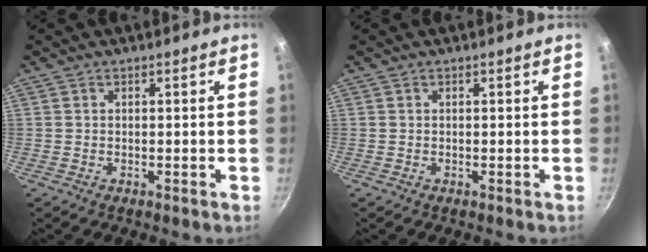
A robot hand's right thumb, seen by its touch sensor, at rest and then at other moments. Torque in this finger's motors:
{"motor_torque": [-0.01, 0.01, -0.05, 0.04, 0.03]}